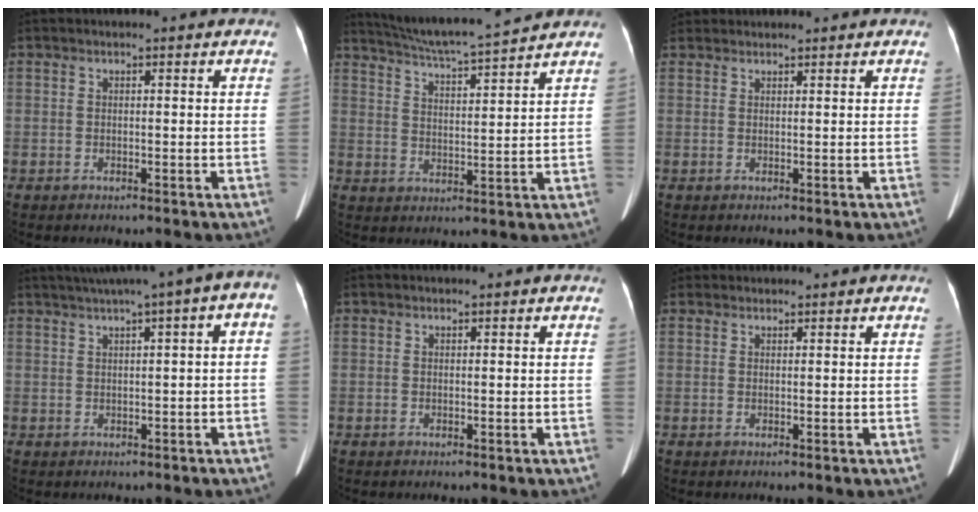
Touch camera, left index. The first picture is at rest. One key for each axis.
{"total": 12.1, "fx": 11.2, "fy": -0.7, "fz": 4.5, "tx": -0.086, "ty": 0.013, "tz": 0.178}
{"total": 3.3, "fx": 3.1, "fy": 0.6, "fz": 0.5, "tx": -0.014, "ty": 0.031, "tz": 0.057}
{"total": 7.9, "fx": 2.8, "fy": 1.5, "fz": 7.2, "tx": -0.106, "ty": 0.043, "tz": 0.034}
{"total": 0.0}
{"total": 1.4, "fx": 1.4, "fy": 0.3, "fz": 0.0, "tx": -0.007, "ty": 0.014, "tz": 0.027}